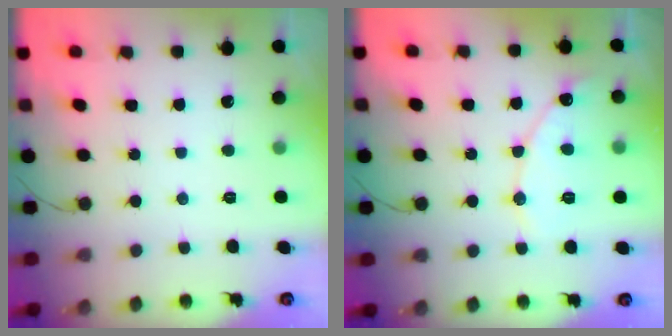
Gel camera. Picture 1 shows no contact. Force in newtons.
{"total": 8.8, "press": 8.7, "slide": 0.9}